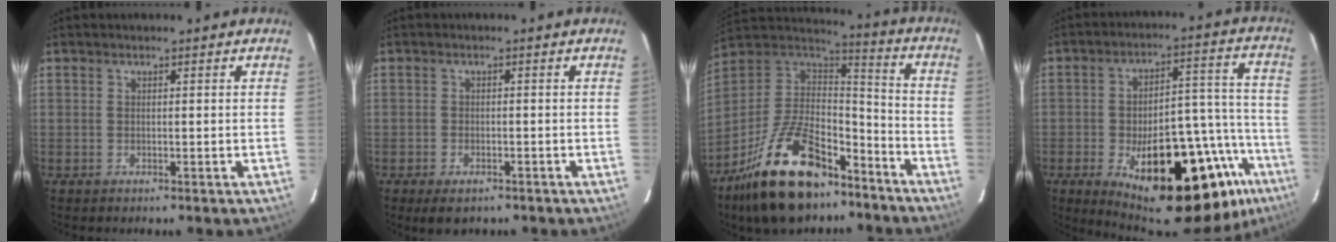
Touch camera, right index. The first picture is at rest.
{"total": 4.4, "force": [-3.0, 2.2, 2.3], "torque": [-0.054, -0.012, -0.044]}
{"total": 25.4, "force": [-16.6, 11.9, 15.2], "torque": [-0.303, 0.013, -0.264]}
{"total": 29.8, "force": [-16.9, 11.1, 21.8], "torque": [-0.291, 0.016, -0.224]}